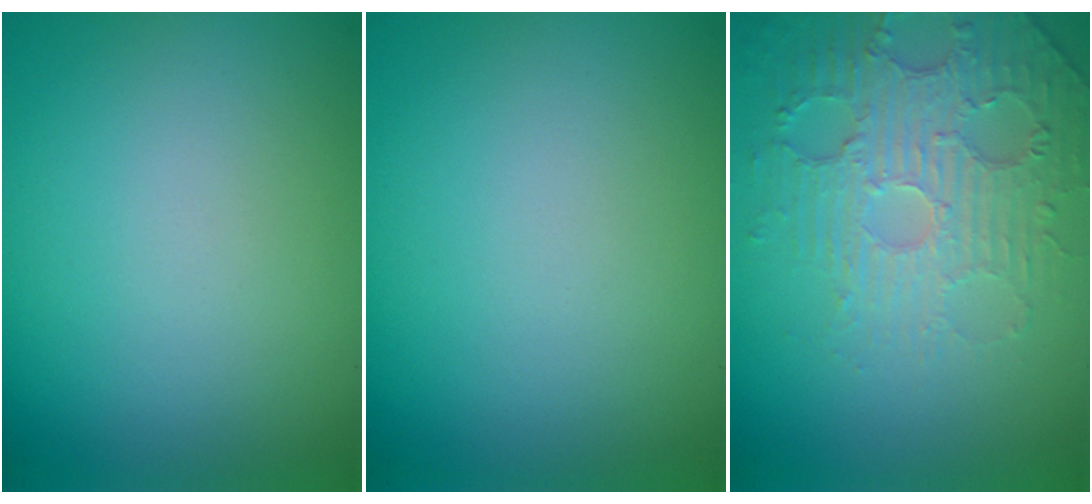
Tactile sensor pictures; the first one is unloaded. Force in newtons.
{"total": 0.0}
{"total": 4.9, "press": 3.7, "slide": 3.2}